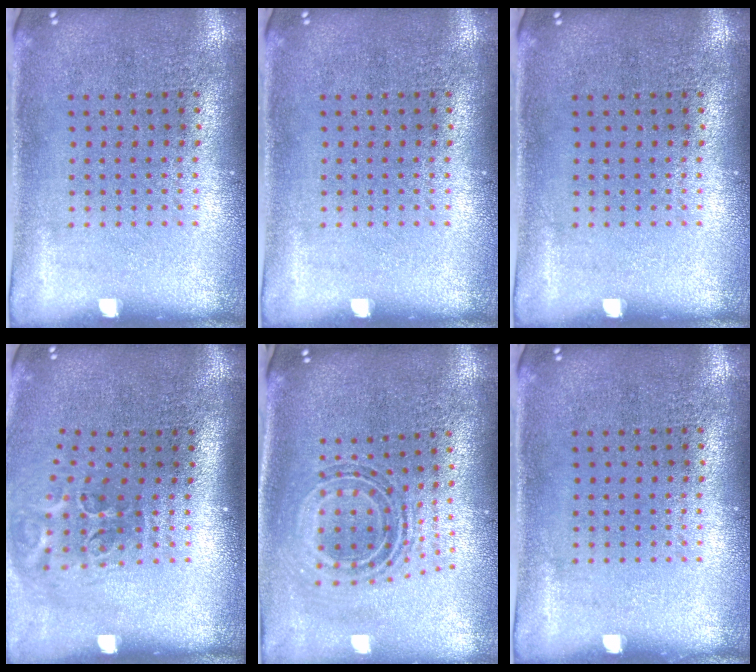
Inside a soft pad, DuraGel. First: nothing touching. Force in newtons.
{"total": 0.0}
{"total": 0.0}
{"total": 1.9, "press": 1.1, "slide": 1.5}
{"total": 0.9, "press": 0.8, "slide": 0.4}
{"total": 0.0}